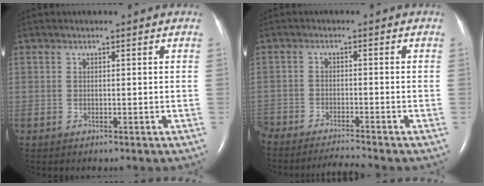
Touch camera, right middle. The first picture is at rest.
{"total": 6.1, "force": [-5.8, -0.8, 1.5], "torque": [-0.025, -0.009, -0.104]}